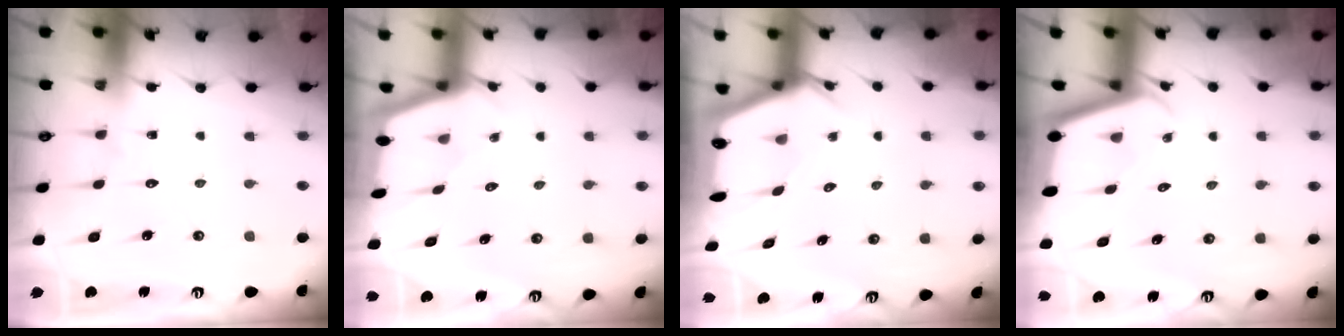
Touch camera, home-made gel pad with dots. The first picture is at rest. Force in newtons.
{"total": 1.9, "press": 1.9, "slide": 0.1}
{"total": 4.0, "press": 4.0, "slide": 0.4}
{"total": 1.9, "press": 1.9, "slide": 0.1}